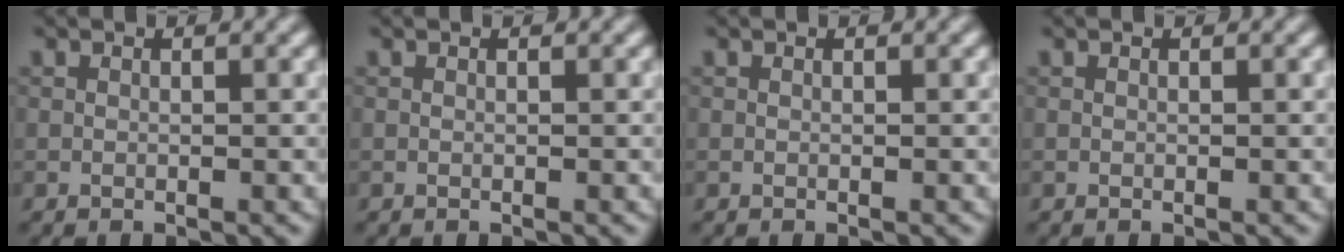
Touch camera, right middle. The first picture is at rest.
{"total": 0.0}
{"total": 0.0}
{"total": 0.0}